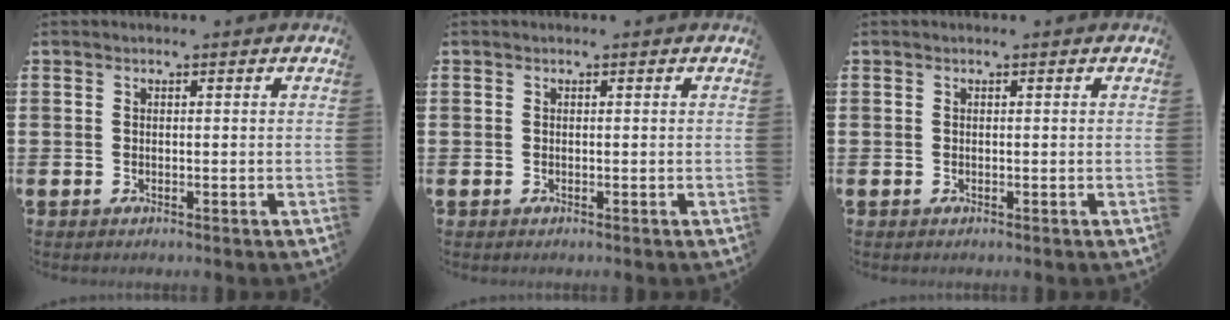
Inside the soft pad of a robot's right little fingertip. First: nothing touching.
{"total": 0.0}
{"total": 0.0}